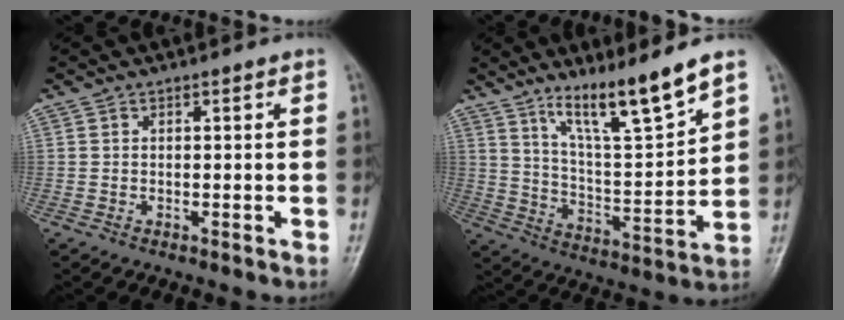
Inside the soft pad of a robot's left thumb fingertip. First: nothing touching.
{"total": 13.6, "force": [9.7, 1.6, 9.4], "torque": [-0.150, -0.065, 0.178]}